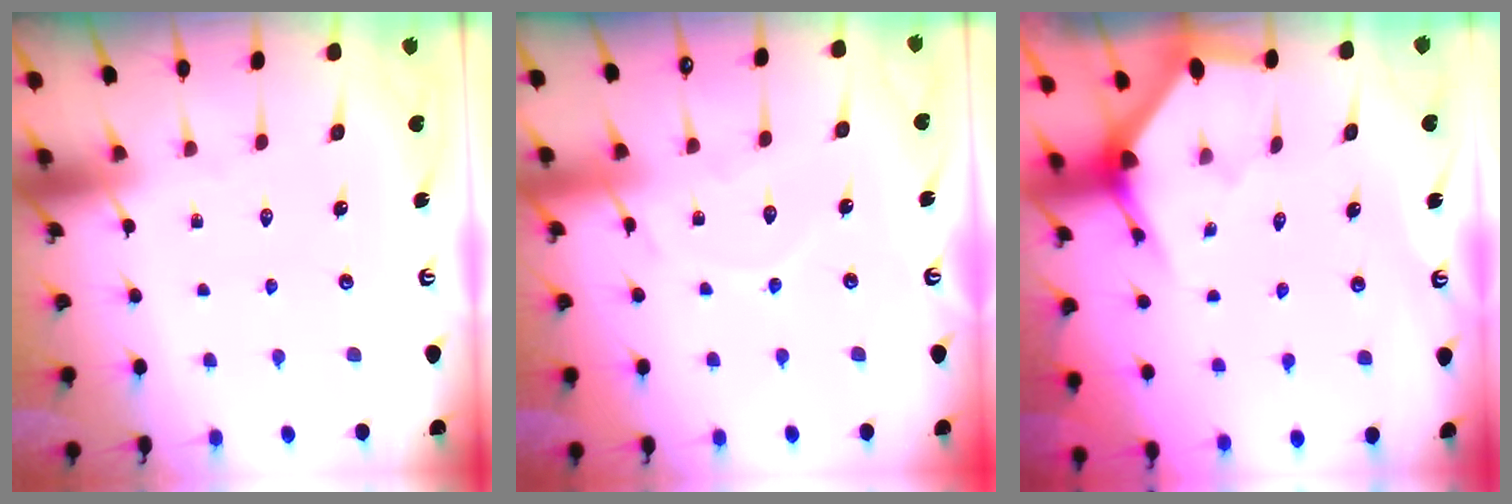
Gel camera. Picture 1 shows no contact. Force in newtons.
{"total": 7.3, "press": 7.3, "slide": 0.5}
{"total": 3.0, "press": 3.0, "slide": 0.2}